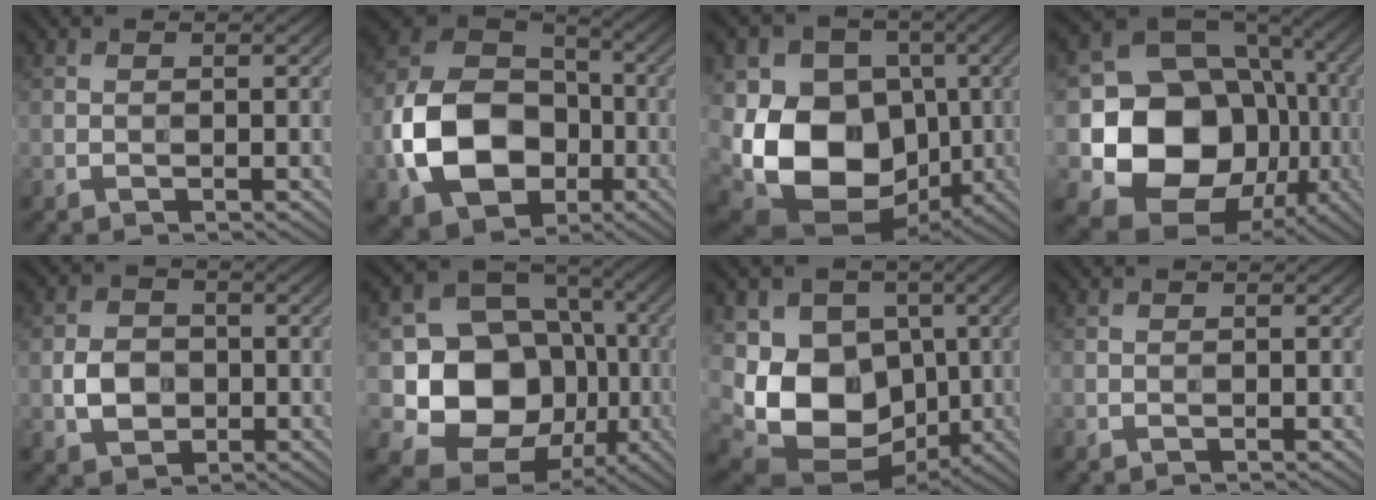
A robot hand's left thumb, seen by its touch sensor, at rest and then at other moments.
{"total": 14.4, "force": [-3.7, 10.8, 8.7], "torque": [-0.196, -0.022, -0.079]}
{"total": 16.2, "force": [-2.5, 12.7, 9.8], "torque": [-0.199, -0.032, -0.045]}
{"total": 17.4, "force": [-2.8, 14.3, 9.5], "torque": [-0.183, -0.049, -0.036]}
{"total": 4.4, "force": [-0.7, 3.6, 2.5], "torque": [-0.050, -0.003, -0.015]}
{"total": 14.8, "force": [-2.3, 12.4, 7.6], "torque": [-0.157, -0.033, -0.050]}
{"total": 13.3, "force": [-1.3, 10.3, 8.3], "torque": [-0.167, -0.031, -0.018]}
{"total": 0.0}